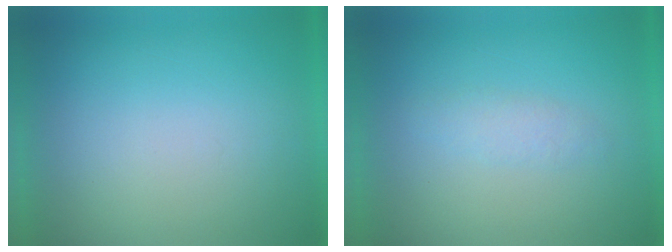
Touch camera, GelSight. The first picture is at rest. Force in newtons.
{"total": 1.9}